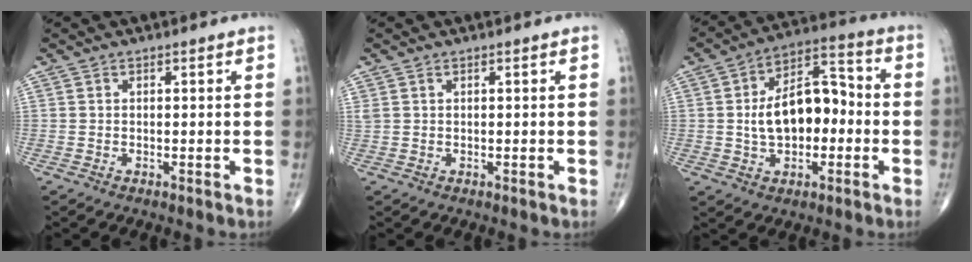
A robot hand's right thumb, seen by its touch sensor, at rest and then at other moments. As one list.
[{"total": 0.8, "force": [0.5, 0.4, 0.5], "torque": [-0.012, 0.013, 0.013]}, {"total": 13.9, "force": [-0.7, 8.2, 11.3], "torque": [-0.163, 0.039, -0.016]}]